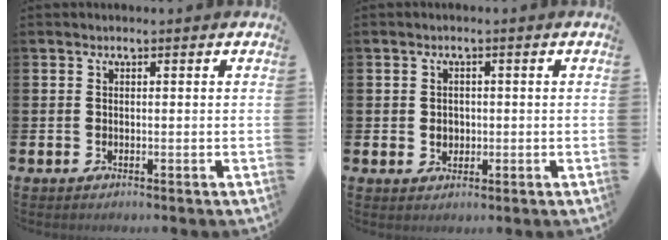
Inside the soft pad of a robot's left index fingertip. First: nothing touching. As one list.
[{"total": 1.8, "force": [0.2, 1.7, 0.7], "torque": [0.005, 0.000, -0.004]}]